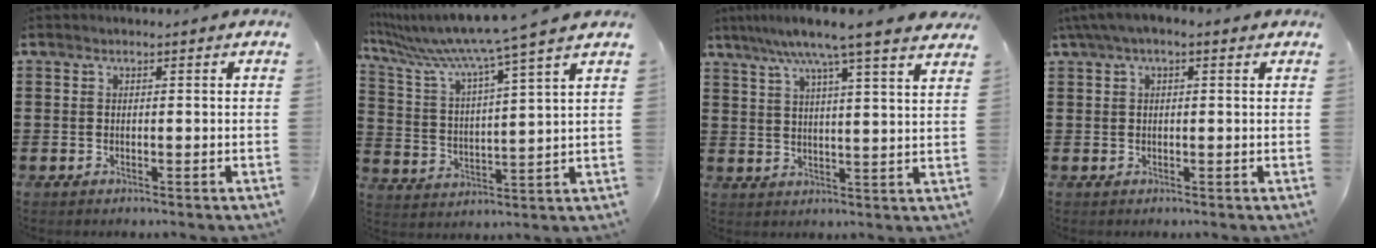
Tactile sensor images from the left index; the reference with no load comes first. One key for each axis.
{"total": 7.9, "fx": 6.8, "fy": -1.4, "fz": 3.8, "tx": -0.107, "ty": -0.057, "tz": 0.105}
{"total": 8.2, "fx": 6.5, "fy": -0.4, "fz": 5.0, "tx": -0.108, "ty": -0.026, "tz": 0.108}
{"total": 2.2, "fx": 0.6, "fy": 0.8, "fz": 2.0, "tx": -0.046, "ty": 0.003, "tz": 0.006}